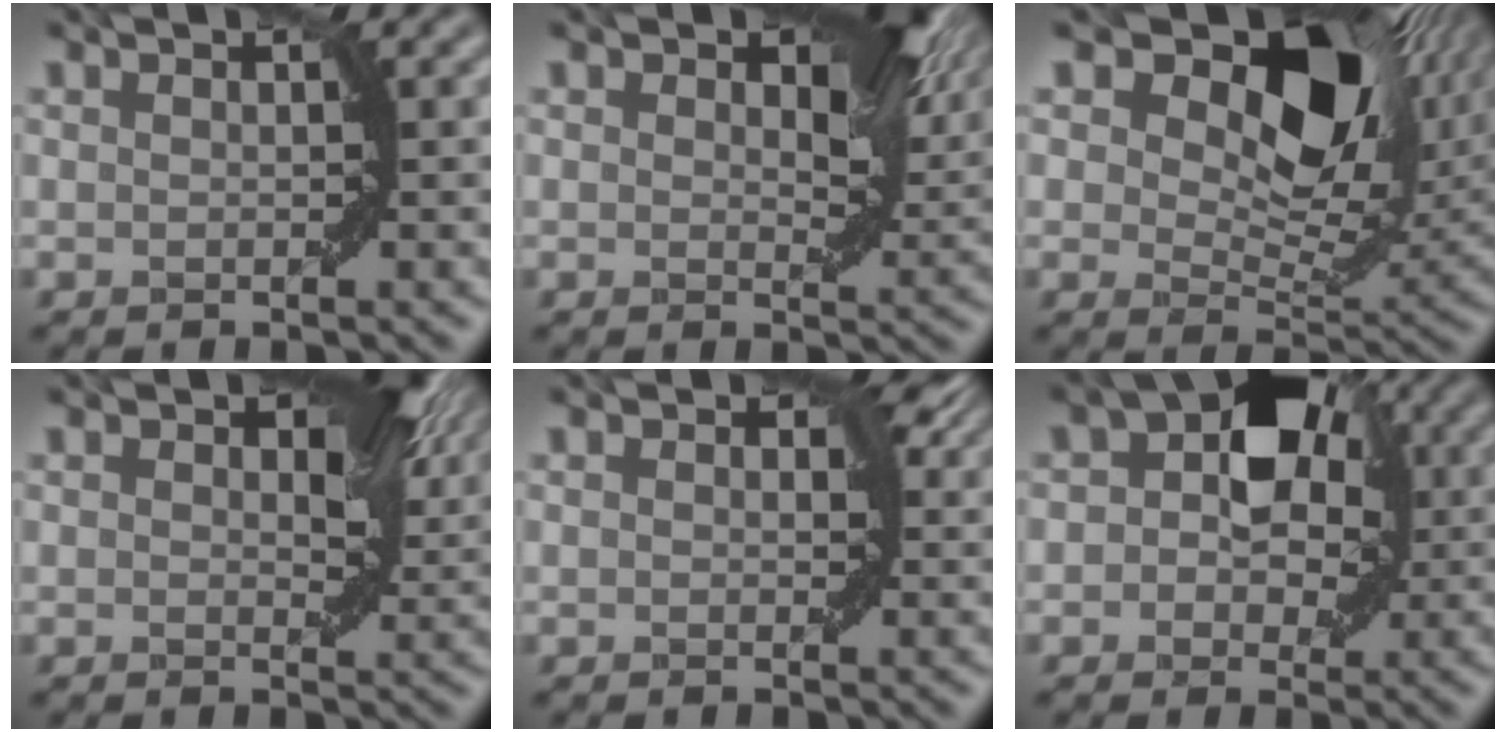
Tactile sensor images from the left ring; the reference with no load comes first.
{"total": 7.4, "force": [2.8, 3.8, 5.6], "torque": [-0.072, 0.002, 0.040]}
{"total": 14.2, "force": [7.1, 7.7, 9.6], "torque": [-0.135, 0.006, 0.112]}
{"total": 6.8, "force": [2.4, 3.7, 5.2], "torque": [-0.061, 0.005, 0.031]}
{"total": 3.4, "force": [1.2, 2.1, 2.4], "torque": [-0.025, 0.003, 0.014]}
{"total": 7.8, "force": [1.6, 5.4, 5.4], "torque": [-0.047, 0.025, -0.009]}